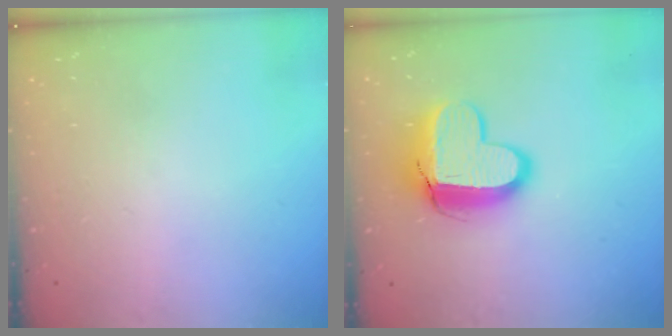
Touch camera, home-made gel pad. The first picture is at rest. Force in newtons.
{"total": 12.3, "press": 12.2, "slide": 1.3}